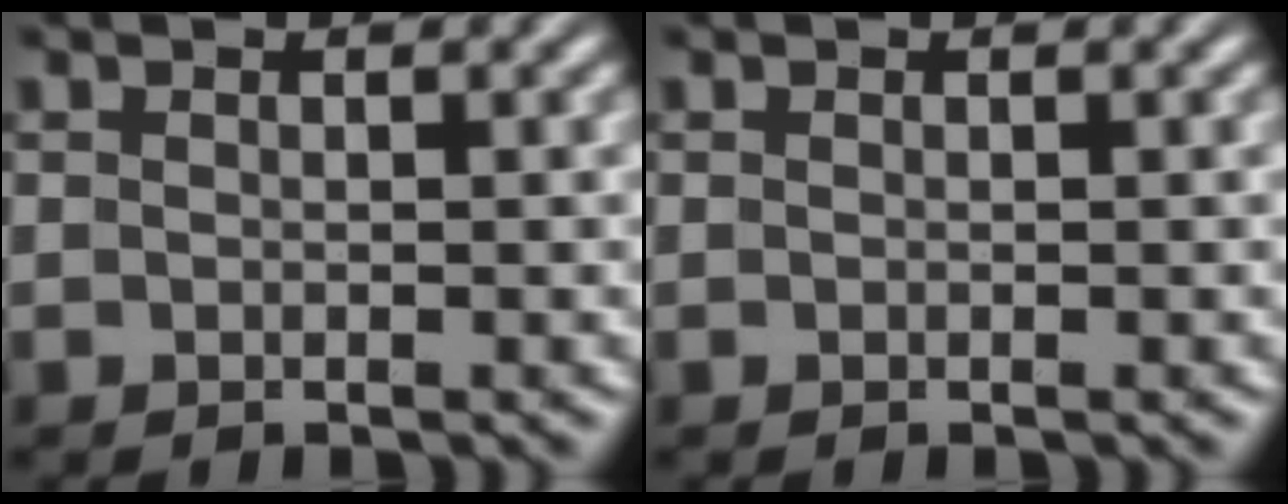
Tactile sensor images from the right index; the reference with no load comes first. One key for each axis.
{"total": 0.0}